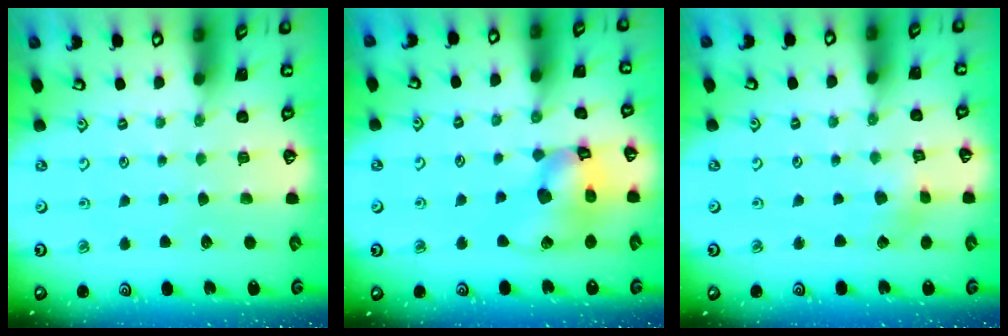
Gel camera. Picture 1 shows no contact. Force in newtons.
{"total": 13.8, "press": 13.7, "slide": 1.9}
{"total": 2.6, "press": 2.6, "slide": 0.2}